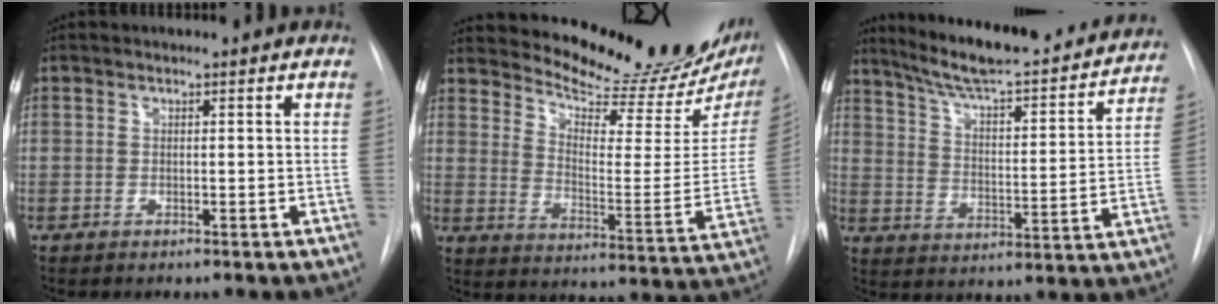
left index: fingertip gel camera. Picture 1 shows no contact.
{"total": 21.8, "force": [19.9, 2.9, 8.4], "torque": [-0.130, -0.093, 0.260]}
{"total": 25.1, "force": [22.2, 3.7, 11.1], "torque": [-0.168, -0.026, 0.299]}